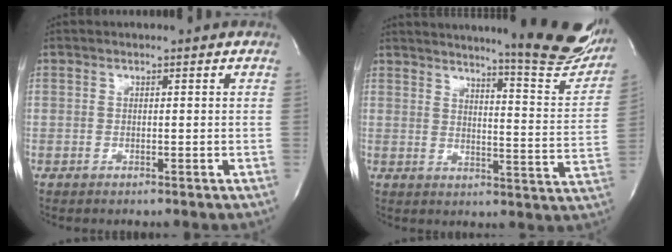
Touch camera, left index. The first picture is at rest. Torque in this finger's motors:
{"motor_torque": [0.63, -0.63, 0.51, 0.11]}